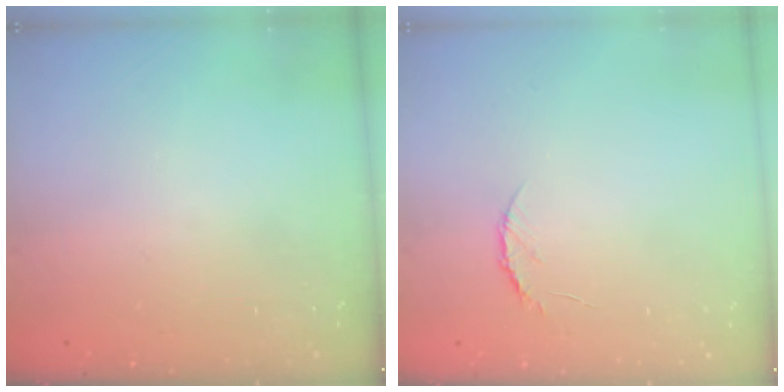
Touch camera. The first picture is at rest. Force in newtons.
{"total": 4.3, "press": 4.2, "slide": 0.5}